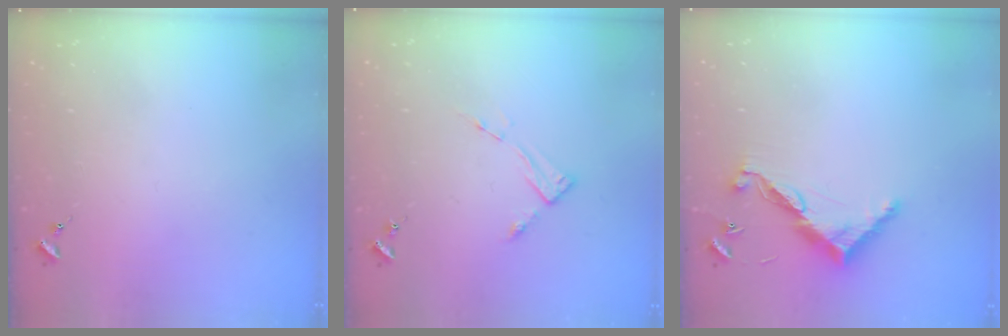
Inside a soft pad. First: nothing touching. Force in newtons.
{"total": 3.4, "press": 3.4, "slide": 0.4}
{"total": 10.9, "press": 10.9, "slide": 0.4}